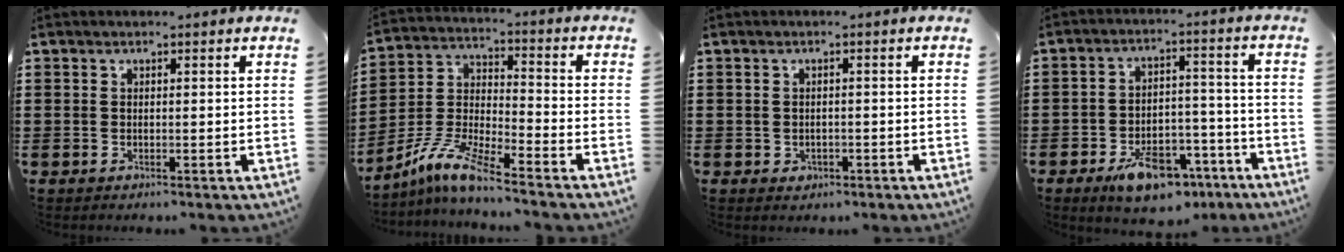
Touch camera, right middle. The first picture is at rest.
{"total": 8.8, "force": [-7.5, 0.5, 4.6], "torque": [-0.112, -0.004, -0.152]}
{"total": 0.9, "force": [-0.2, 0.8, 0.5], "torque": [-0.013, 0.002, -0.005]}
{"total": 8.8, "force": [-5.9, 4.1, 5.0], "torque": [-0.092, 0.019, -0.104]}